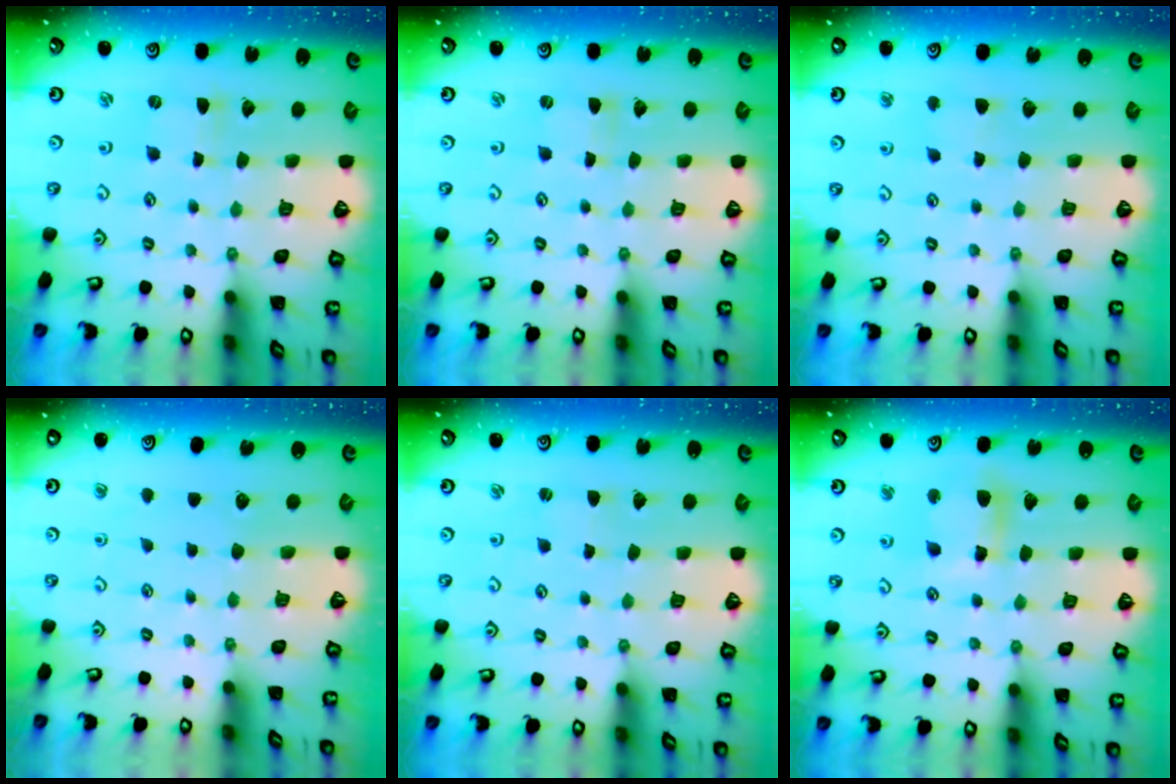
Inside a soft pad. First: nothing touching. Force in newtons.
{"total": 0.0}
{"total": 2.3, "press": 2.3, "slide": 0.4}
{"total": 0.0}
{"total": 0.9, "press": 0.9, "slide": 0.2}
{"total": 9.9, "press": 9.8, "slide": 1.0}